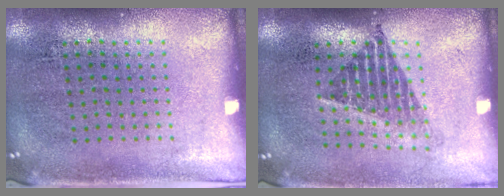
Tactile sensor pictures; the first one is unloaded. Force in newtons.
{"total": 1.2, "press": 1.0, "slide": 0.8}